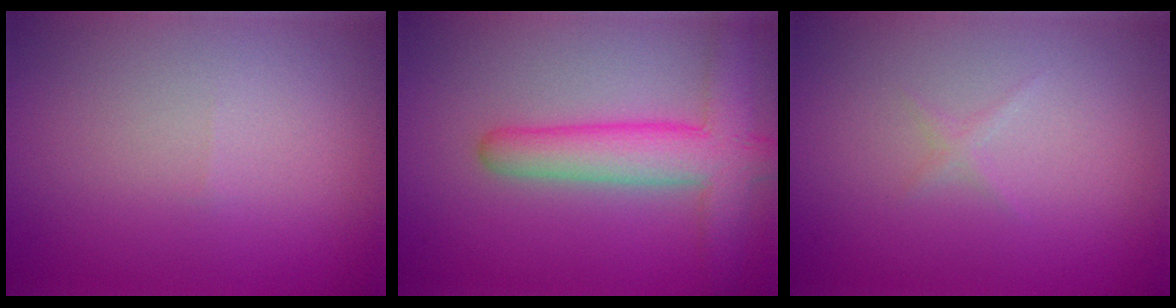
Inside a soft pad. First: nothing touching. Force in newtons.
{"total": 5.8, "press": 5.8, "slide": 0.3}
{"total": 0.5, "press": 0.5, "slide": 0.0}